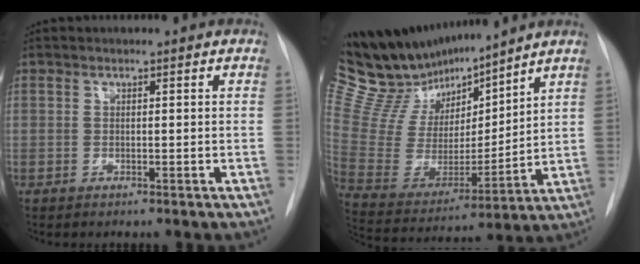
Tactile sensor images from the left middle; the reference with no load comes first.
{"total": 19.8, "force": [17.8, 3.9, 7.7], "torque": [-0.149, -0.009, 0.327]}